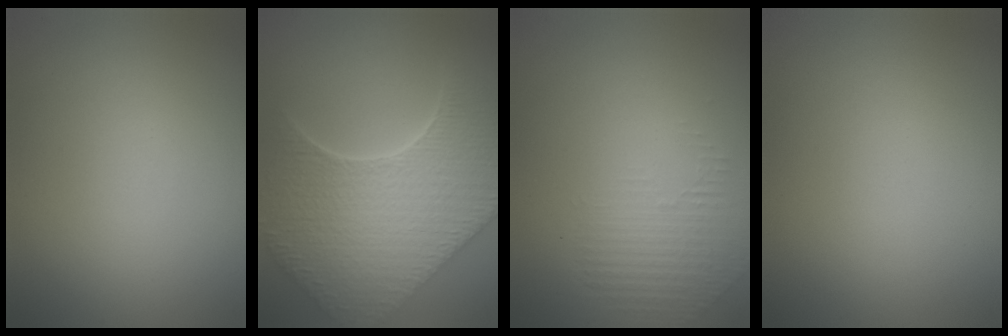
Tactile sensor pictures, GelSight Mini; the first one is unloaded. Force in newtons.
{"total": 9.7, "press": 7.1, "slide": 6.6}
{"total": 1.4, "press": 0.3, "slide": 1.4}
{"total": 0.0}